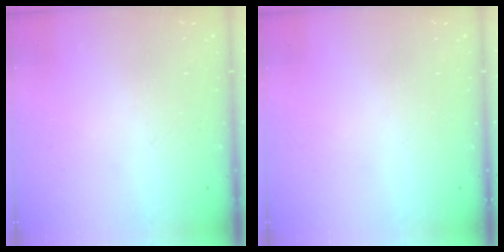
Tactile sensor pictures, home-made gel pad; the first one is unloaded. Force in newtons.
{"total": 0.0}